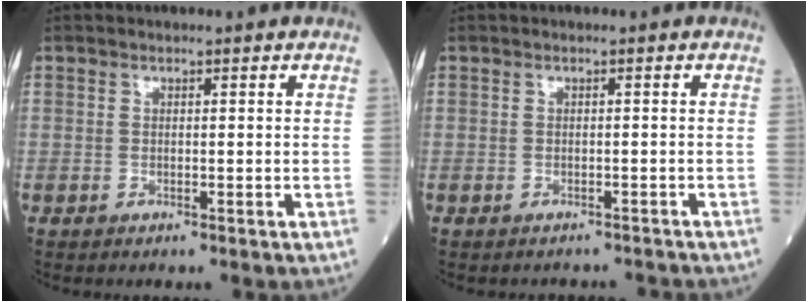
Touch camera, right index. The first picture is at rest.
{"total": 3.3, "force": [-3.1, 0.9, 0.0], "torque": [0.004, -0.001, -0.037]}